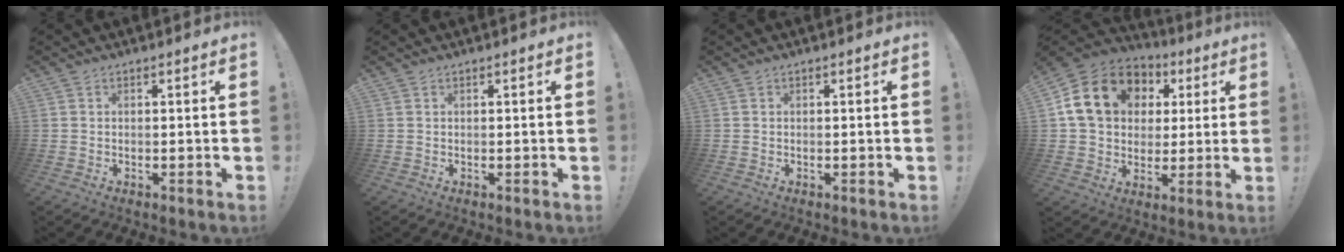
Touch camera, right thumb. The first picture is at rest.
{"total": 0.0}
{"total": 0.0}
{"total": 18.7, "force": [6.0, 14.5, 10.1], "torque": [-0.157, -0.005, 0.128]}